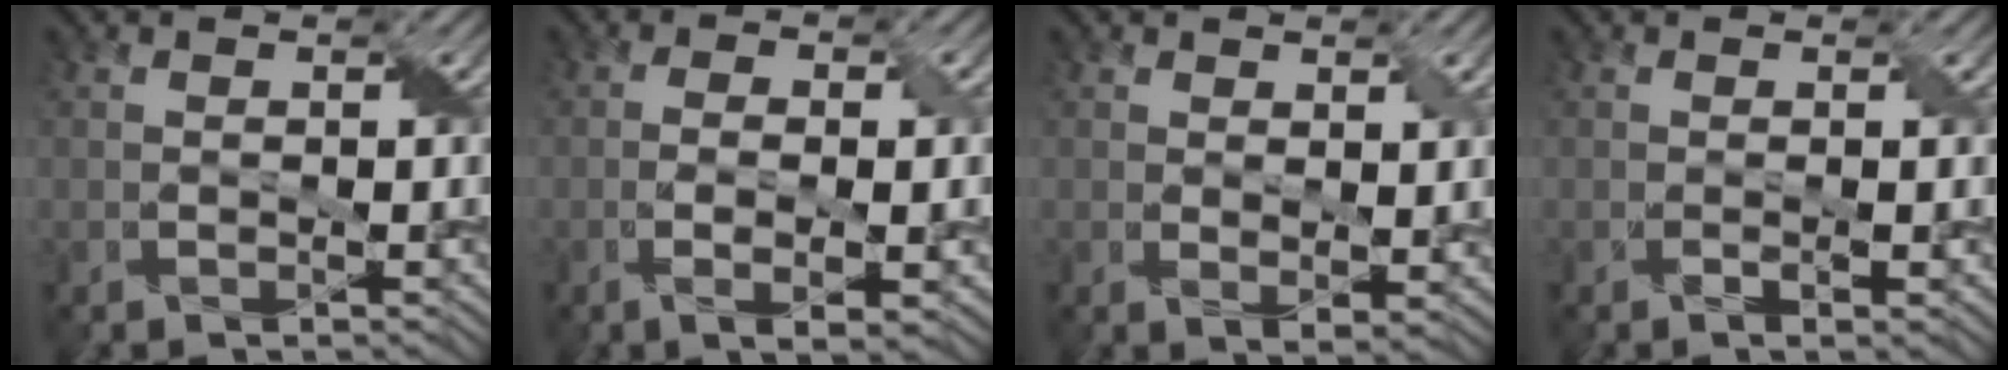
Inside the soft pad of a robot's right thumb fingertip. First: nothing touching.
{"total": 4.9, "force": [-1.2, 1.4, 4.6], "torque": [-0.086, -0.005, -0.015]}
{"total": 2.5, "force": [1.2, 1.1, 1.9], "torque": [-0.043, -0.010, 0.024]}
{"total": 1.6, "force": [0.0, -0.1, 1.6], "torque": [-0.028, 0.001, -0.002]}